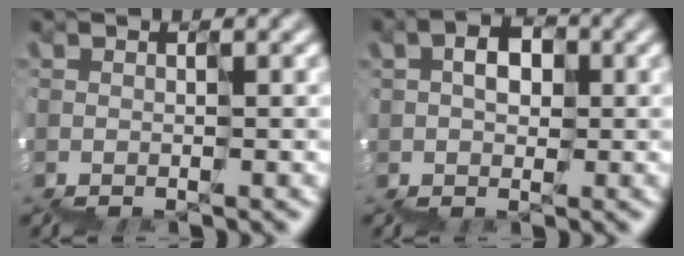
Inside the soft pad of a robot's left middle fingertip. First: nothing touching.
{"total": 3.1, "force": [0.8, 2.5, 1.7], "torque": [-0.016, 0.016, 0.010]}